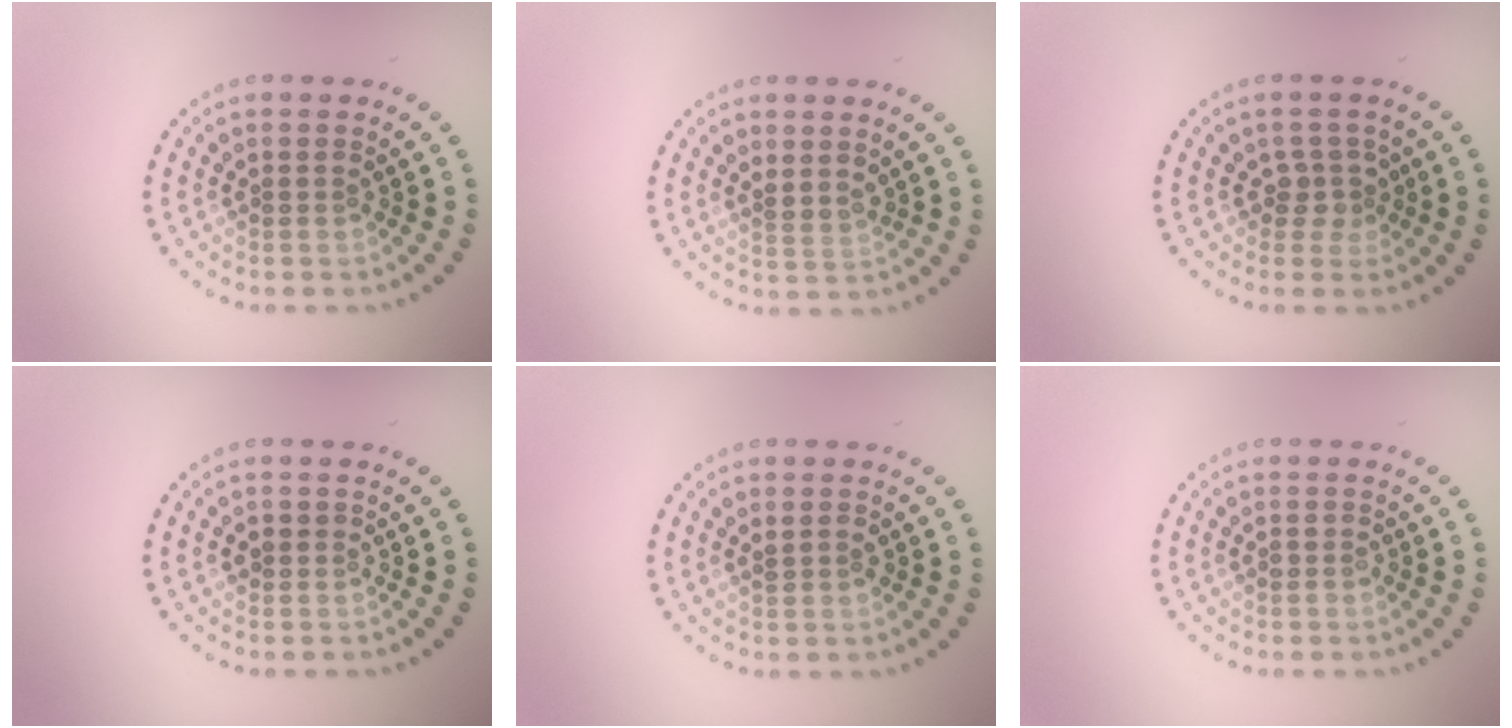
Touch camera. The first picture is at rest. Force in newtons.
{"total": 1.2, "press": 0.8, "slide": 0.9}
{"total": 2.0, "press": 1.5, "slide": 1.2}
{"total": 1.0, "press": 1.0, "slide": 0.3}
{"total": 1.2, "press": 1.2, "slide": 0.1}
{"total": 0.9, "press": 0.8, "slide": 0.3}